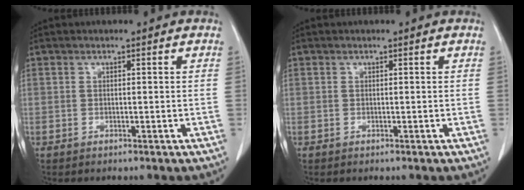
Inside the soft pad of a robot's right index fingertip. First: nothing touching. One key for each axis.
{"total": 0.0}